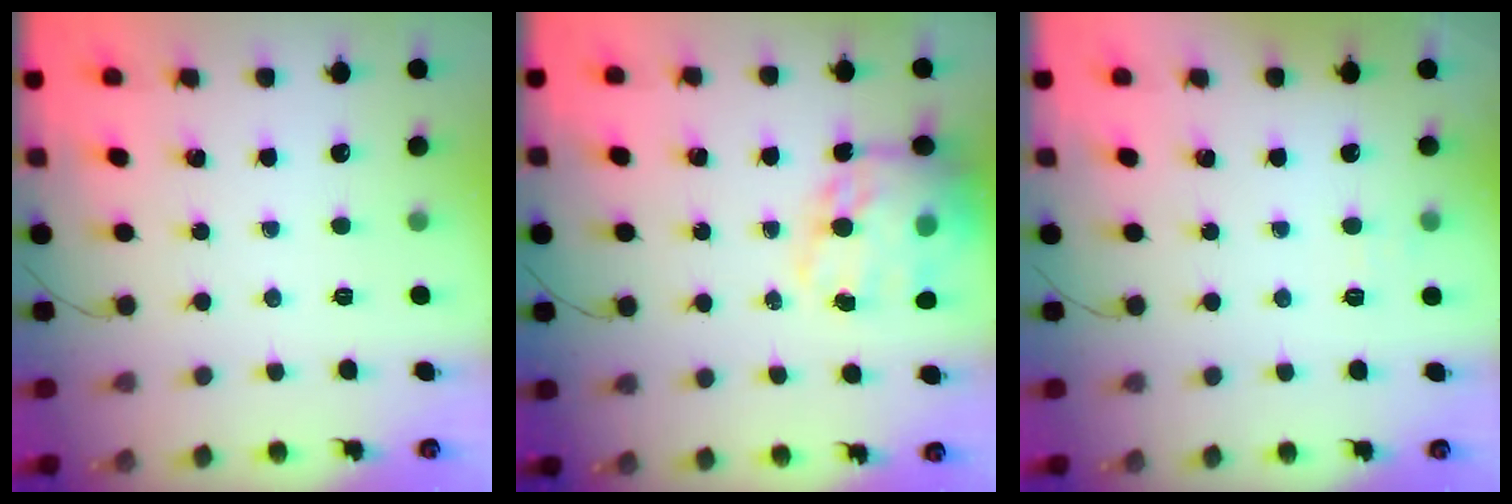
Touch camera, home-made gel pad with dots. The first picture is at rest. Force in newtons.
{"total": 20.6, "press": 20.0, "slide": 4.8}
{"total": 5.0, "press": 4.8, "slide": 1.3}